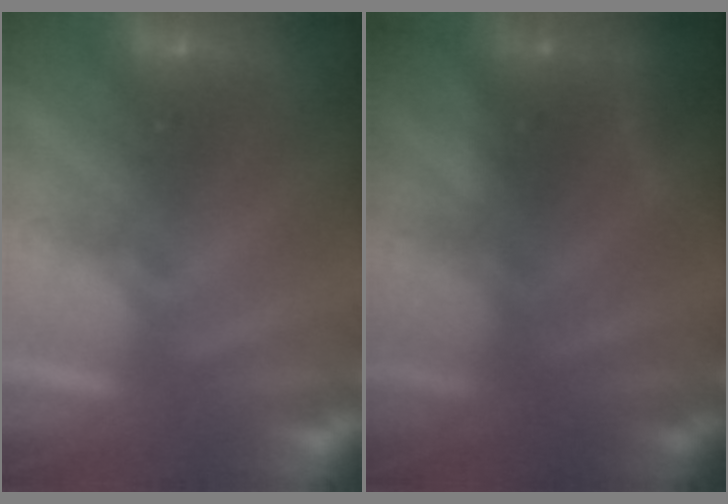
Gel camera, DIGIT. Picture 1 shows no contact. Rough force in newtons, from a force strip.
{"total": 6.3}